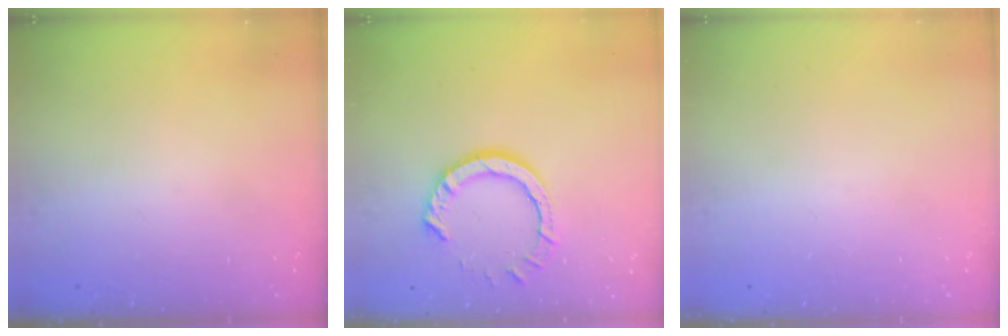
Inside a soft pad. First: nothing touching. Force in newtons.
{"total": 8.6, "press": 8.5, "slide": 0.6}
{"total": 0.0}